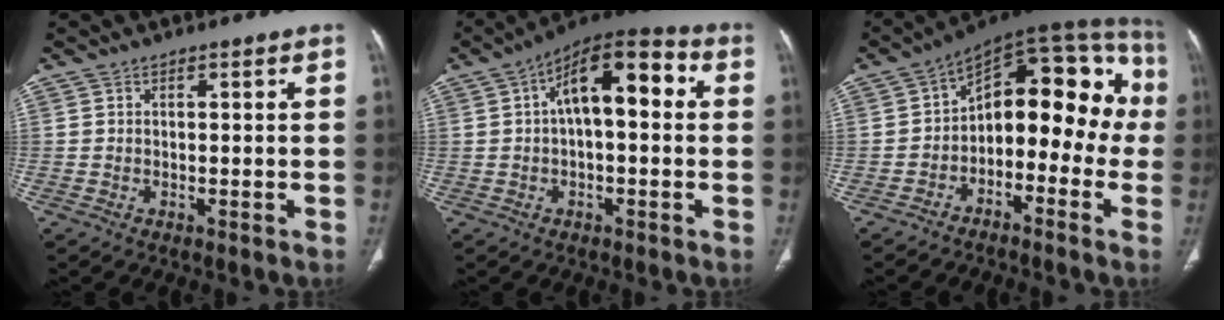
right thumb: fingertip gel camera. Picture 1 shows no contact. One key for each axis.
{"total": 13.5, "fx": 3.4, "fy": 5.6, "fz": 11.8, "tx": -0.174, "ty": 0.027, "tz": 0.045}
{"total": 18.5, "fx": -2.3, "fy": 10.8, "fz": 14.8, "tx": -0.152, "ty": 0.081, "tz": -0.042}